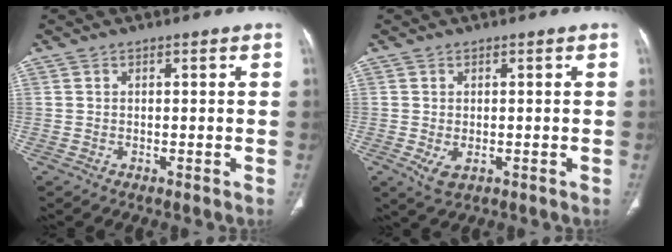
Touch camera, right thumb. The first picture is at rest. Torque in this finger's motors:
{"motor_torque": [-0.34, 0.22, 0.08, 0.49, 0.10]}